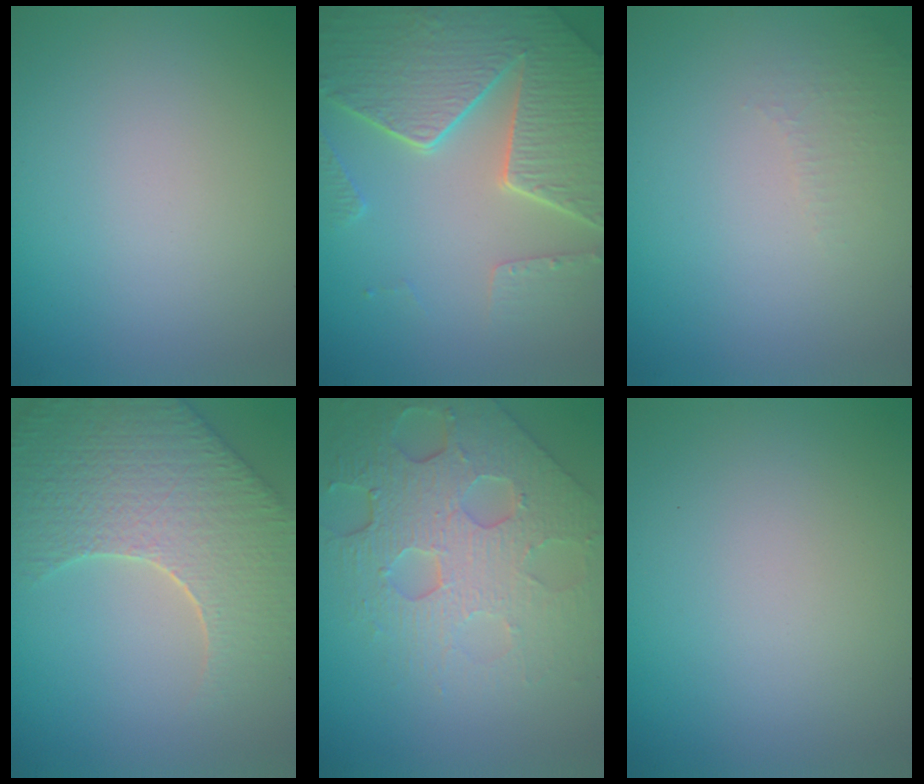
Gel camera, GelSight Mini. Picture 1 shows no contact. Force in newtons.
{"total": 8.4, "press": 6.2, "slide": 5.7}
{"total": 1.4, "press": 1.3, "slide": 0.4}
{"total": 9.0, "press": 6.4, "slide": 6.4}
{"total": 8.0, "press": 5.6, "slide": 5.8}
{"total": 0.0}